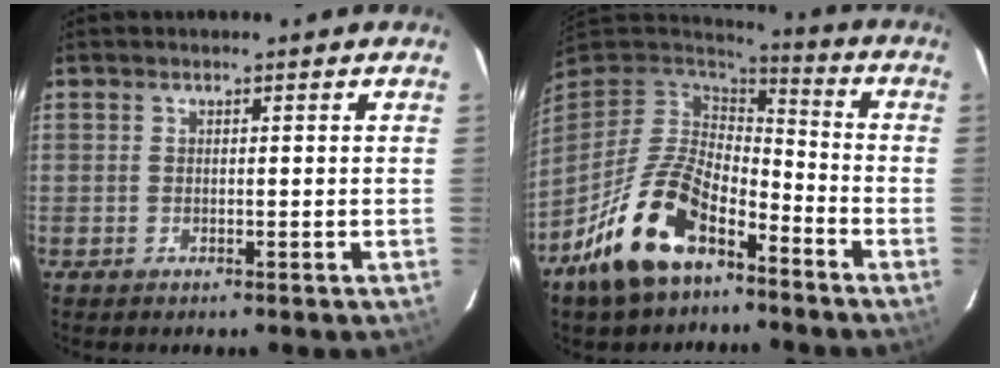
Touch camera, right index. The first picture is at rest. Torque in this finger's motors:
{"motor_torque": [1.14, -1.00, 1.00, 0.21]}